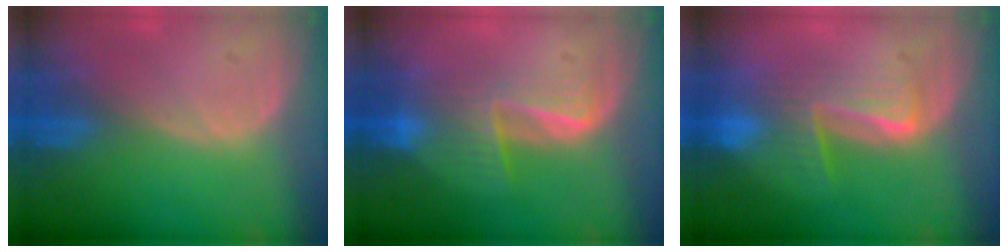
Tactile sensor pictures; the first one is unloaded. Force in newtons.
{"total": 6.4, "press": 6.2, "slide": 1.9}
{"total": 6.5, "press": 6.3, "slide": 1.2}